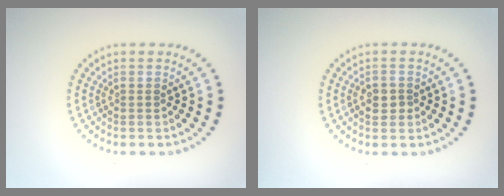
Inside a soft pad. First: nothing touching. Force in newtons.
{"total": 1.7, "press": 1.7, "slide": 0.1}